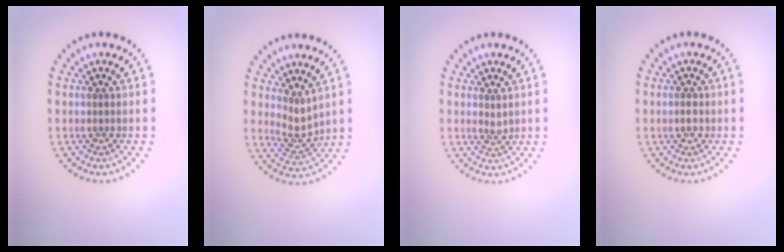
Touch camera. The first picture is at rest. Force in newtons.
{"total": 2.1, "press": 1.6, "slide": 1.5}
{"total": 0.9, "press": 0.7, "slide": 0.6}
{"total": 1.0, "press": 1.0, "slide": 0.2}